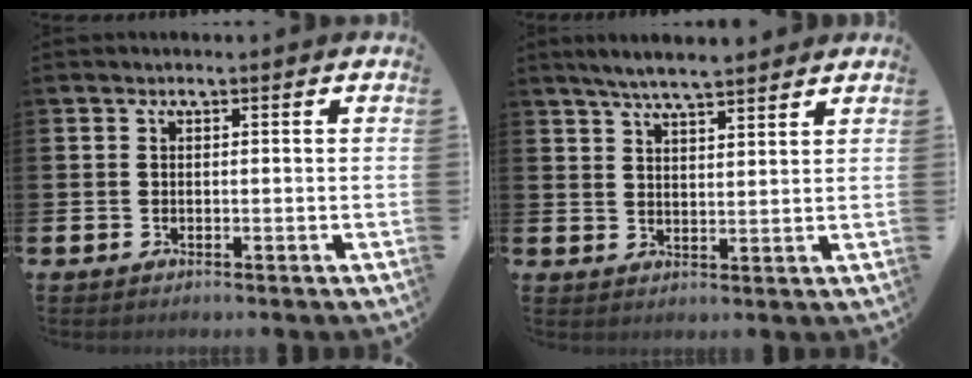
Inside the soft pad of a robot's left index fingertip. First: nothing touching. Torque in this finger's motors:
{"motor_torque": [0.47, -0.81, 0.68, 0.21]}